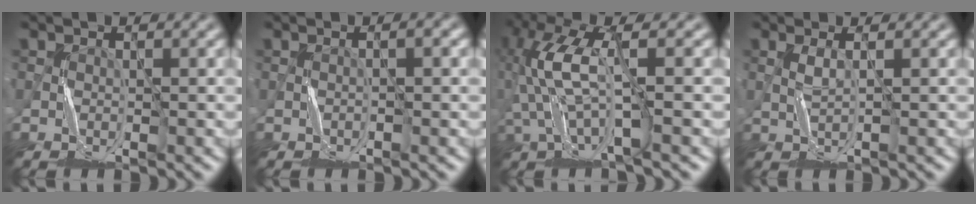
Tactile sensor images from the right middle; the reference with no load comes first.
{"total": 1.0, "force": [0.3, -0.1, 0.9], "torque": [-0.014, 0.006, 0.001]}
{"total": 6.6, "force": [-0.3, 2.0, 6.2], "torque": [-0.161, 0.011, -0.010]}
{"total": 0.5, "force": [0.2, -0.3, 0.4], "torque": [-0.017, 0.002, 0.004]}